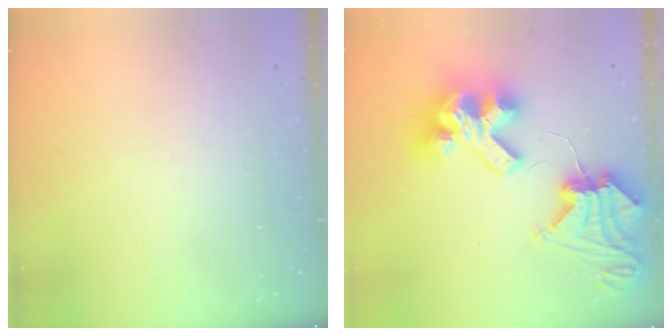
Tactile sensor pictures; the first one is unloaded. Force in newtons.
{"total": 18.4, "press": 18.3, "slide": 2.4}